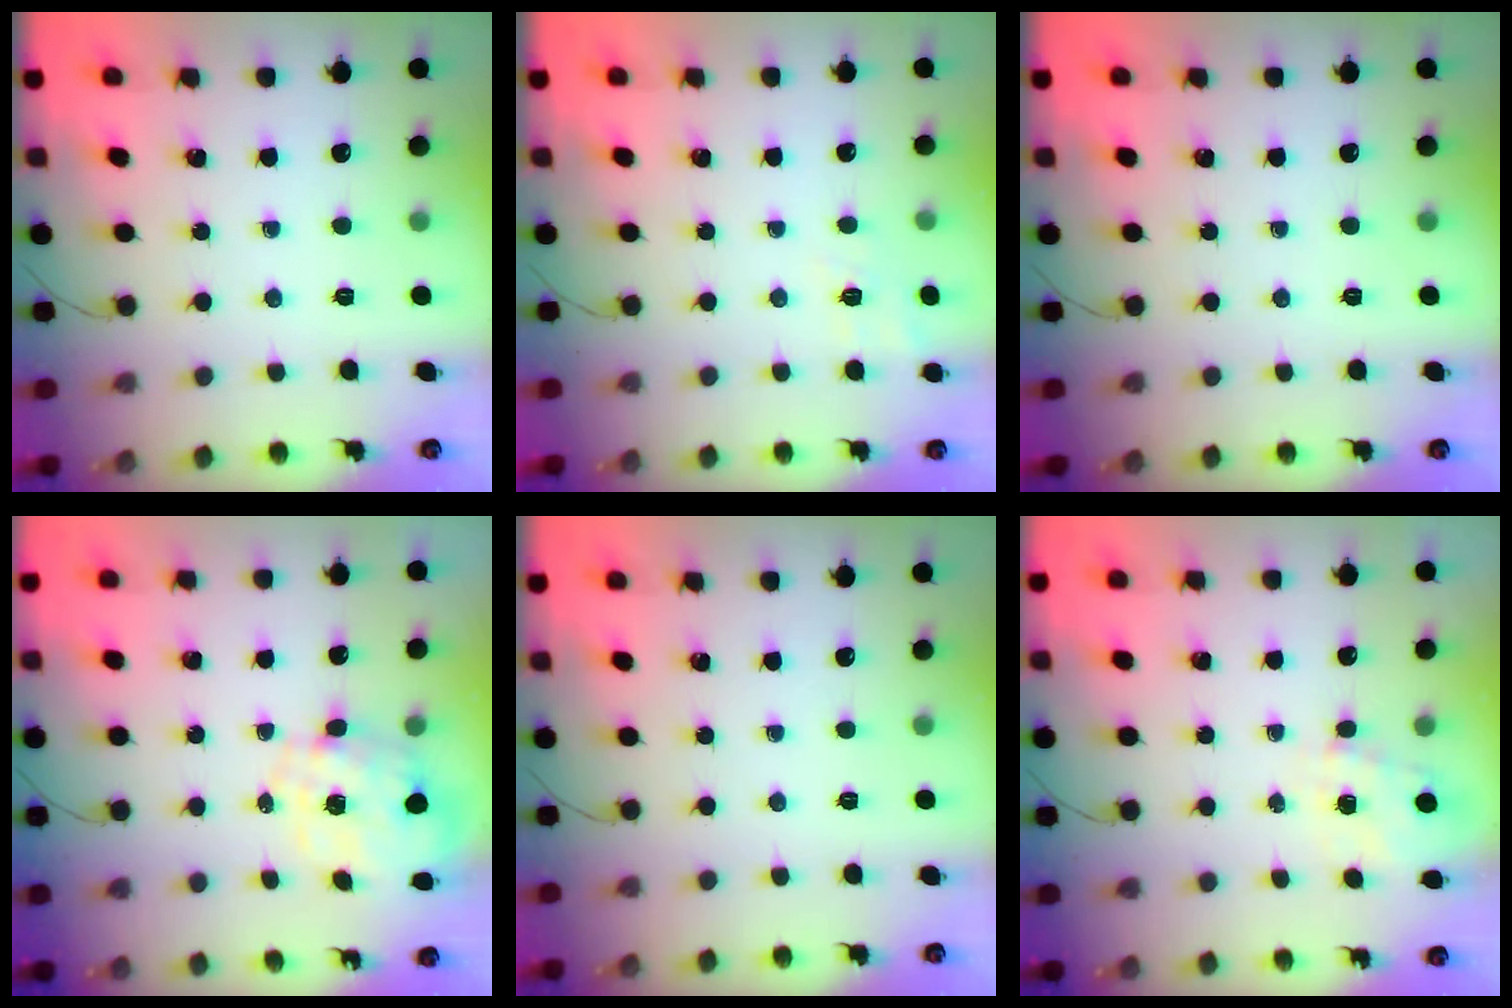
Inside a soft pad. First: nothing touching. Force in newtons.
{"total": 9.1, "press": 8.9, "slide": 1.9}
{"total": 0.0}
{"total": 2.4, "press": 2.2, "slide": 1.0}
{"total": 0.0}
{"total": 0.9, "press": 0.4, "slide": 0.8}